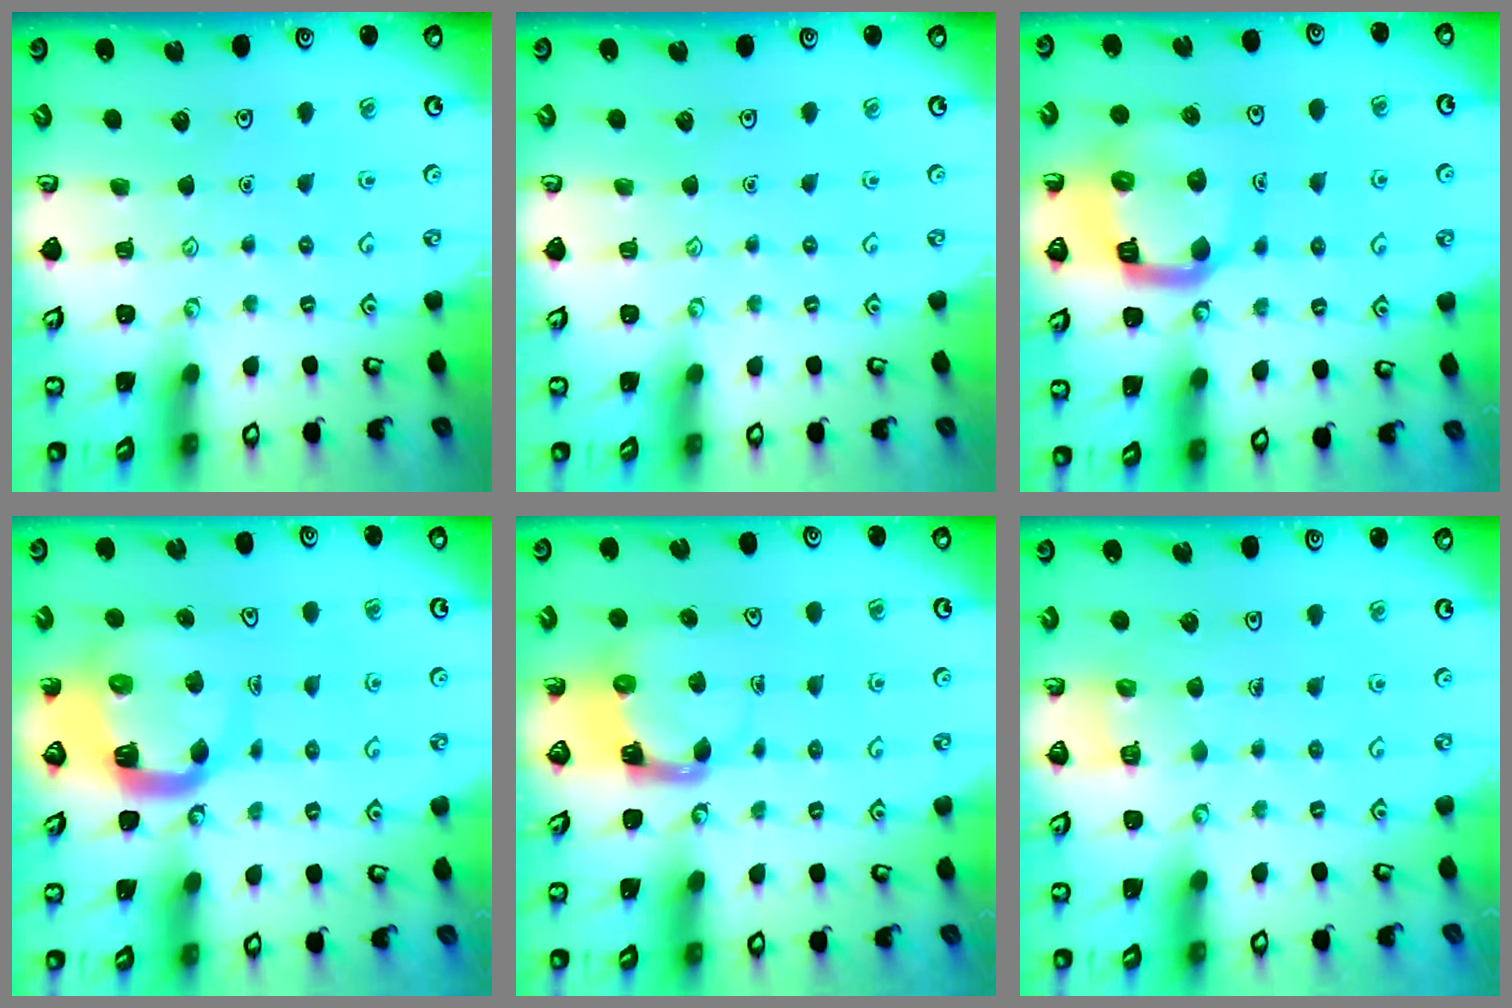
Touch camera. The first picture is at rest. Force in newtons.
{"total": 0.0}
{"total": 14.3, "press": 14.2, "slide": 1.8}
{"total": 9.4, "press": 9.4, "slide": 1.3}
{"total": 3.7, "press": 3.7, "slide": 0.6}
{"total": 2.6, "press": 2.6, "slide": 0.1}